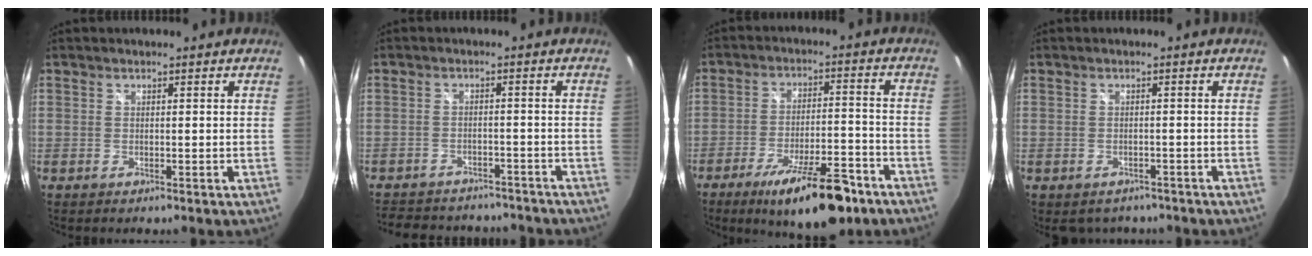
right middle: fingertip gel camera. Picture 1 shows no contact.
{"total": 16.6, "force": [-14.2, 6.3, 6.0], "torque": [-0.132, 0.007, -0.186]}
{"total": 16.6, "force": [-11.4, 4.6, 11.1], "torque": [-0.186, -0.016, -0.167]}
{"total": 4.2, "force": [-3.2, 2.5, 1.1], "torque": [-0.024, -0.007, -0.038]}